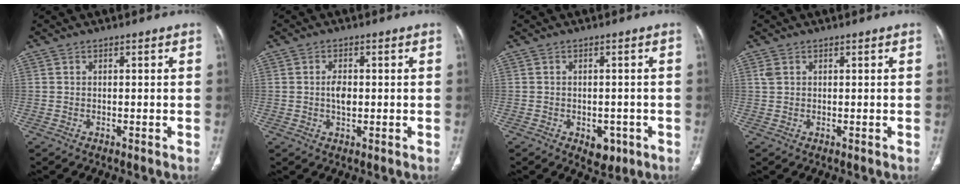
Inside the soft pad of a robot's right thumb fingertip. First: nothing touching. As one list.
[{"total": 3.2, "force": [0.0, 1.8, 2.6], "torque": [-0.044, 0.000, -0.001]}, {"total": 4.3, "force": [-1.8, 2.9, 2.6], "torque": [-0.017, 0.003, -0.014]}, {"total": 1.4, "force": [0.6, 0.9, 0.8], "torque": [-0.019, 0.006, 0.017]}]